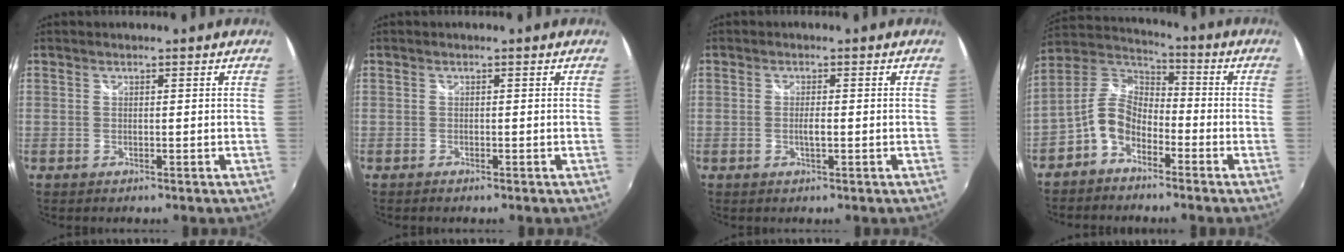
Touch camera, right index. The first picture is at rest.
{"total": 0.5, "force": [-0.4, 0.2, 0.1], "torque": [-0.005, -0.004, -0.011]}
{"total": 1.5, "force": [-0.3, 0.2, 1.4], "torque": [-0.027, 0.000, -0.007]}
{"total": 8.9, "force": [-4.7, 5.4, 5.3], "torque": [-0.118, 0.019, -0.100]}